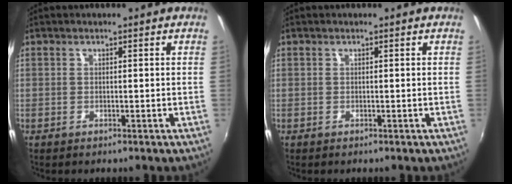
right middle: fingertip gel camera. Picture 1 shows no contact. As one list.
[{"total": 0.0}]